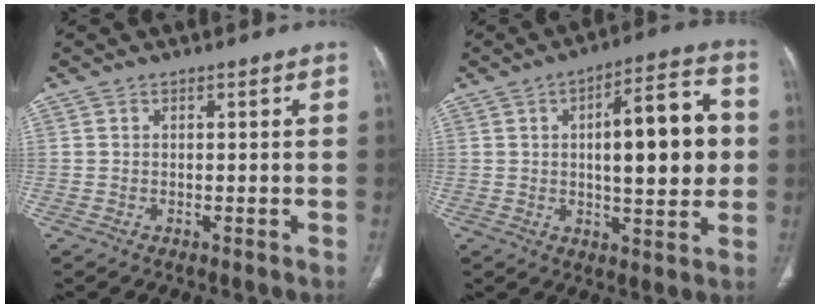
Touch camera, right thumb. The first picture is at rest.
{"total": 16.4, "force": [1.6, 5.9, 15.3], "torque": [-0.192, 0.018, 0.019]}